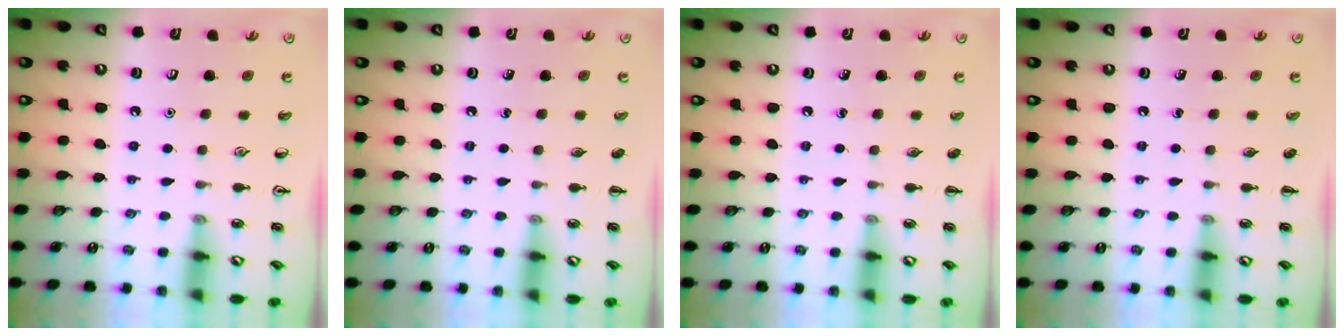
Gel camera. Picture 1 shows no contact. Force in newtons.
{"total": 0.0}
{"total": 0.0}
{"total": 0.0}